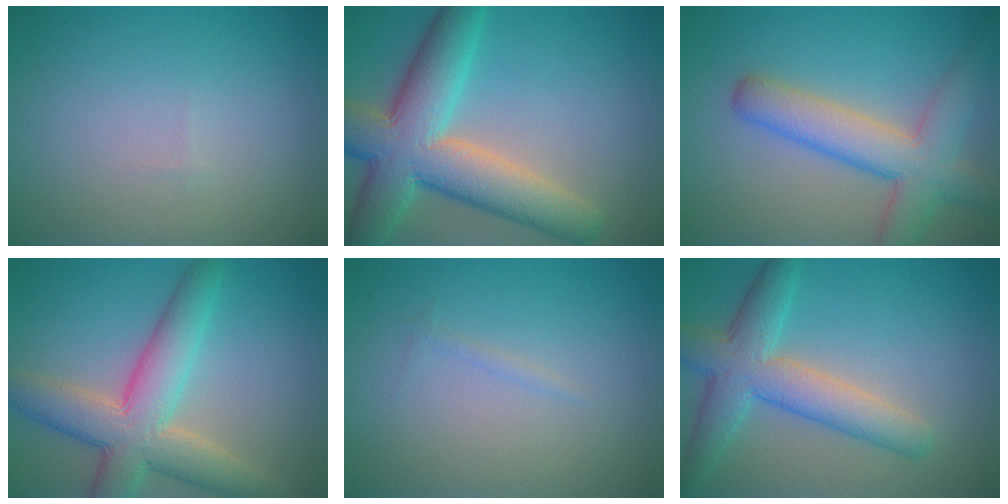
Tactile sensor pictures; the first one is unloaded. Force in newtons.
{"total": 10.2, "press": 10.2, "slide": 0.6}
{"total": 6.5, "press": 6.5, "slide": 0.3}
{"total": 7.8, "press": 7.8, "slide": 0.6}
{"total": 0.5, "press": 0.5, "slide": 0.0}
{"total": 6.1, "press": 6.1, "slide": 0.1}